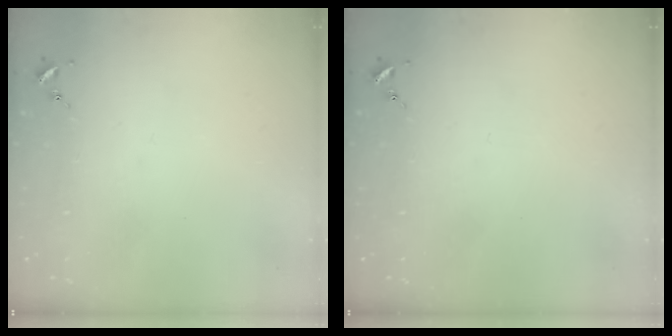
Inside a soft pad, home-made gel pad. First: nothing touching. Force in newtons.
{"total": 0.0}